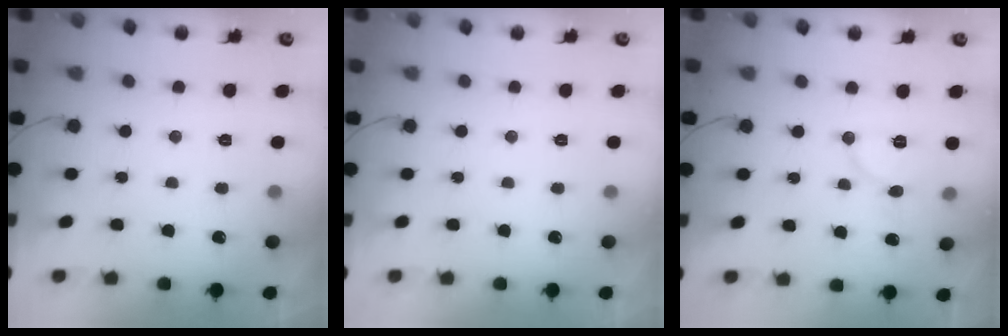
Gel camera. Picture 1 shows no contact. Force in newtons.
{"total": 0.0}
{"total": 7.6, "press": 7.5, "slide": 0.8}